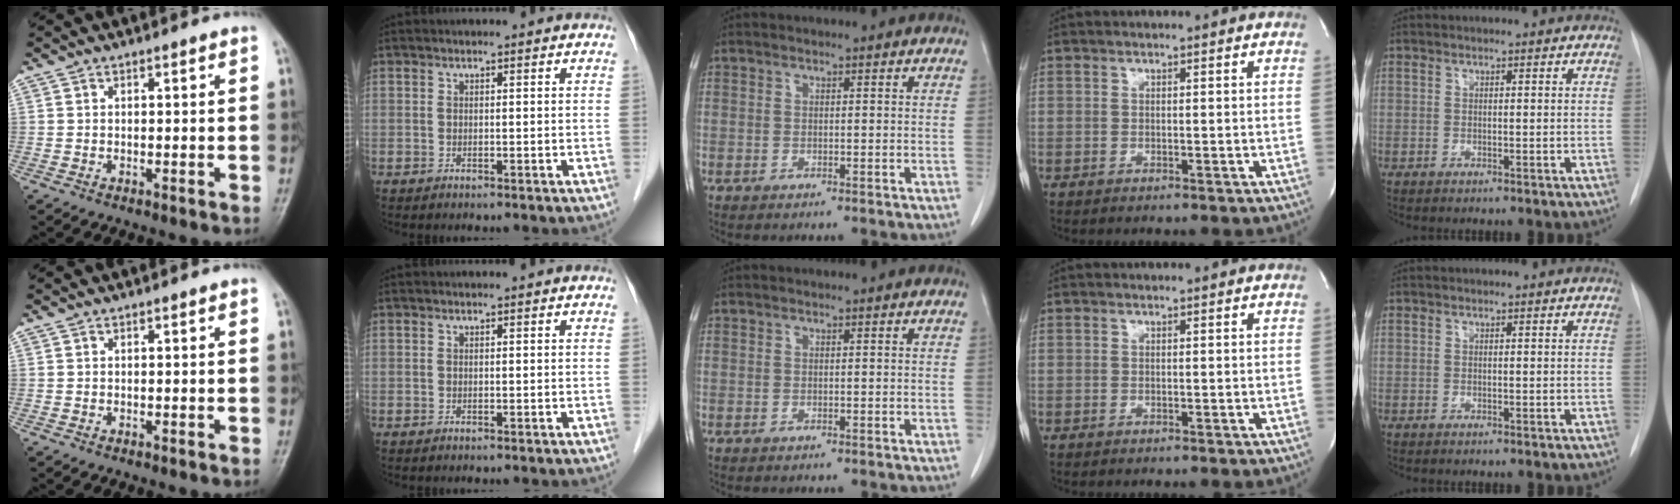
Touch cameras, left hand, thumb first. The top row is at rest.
{}